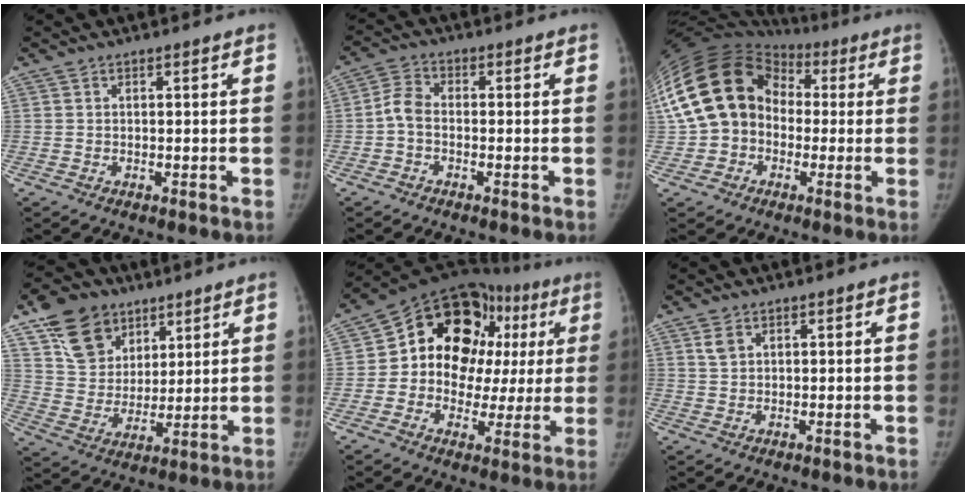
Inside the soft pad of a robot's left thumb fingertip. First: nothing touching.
{"total": 4.3, "force": [-1.1, 2.7, 3.2], "torque": [-0.059, 0.016, -0.033]}
{"total": 22.6, "force": [1.1, 18.4, 13.0], "torque": [-0.275, 0.062, 0.020]}
{"total": 14.5, "force": [8.5, 10.4, 5.4], "torque": [-0.065, -0.028, 0.160]}
{"total": 22.1, "force": [4.6, 16.0, 14.6], "torque": [-0.139, 0.042, 0.065]}
{"total": 2.3, "force": [1.1, 1.5, 1.4], "torque": [-0.022, 0.001, 0.025]}